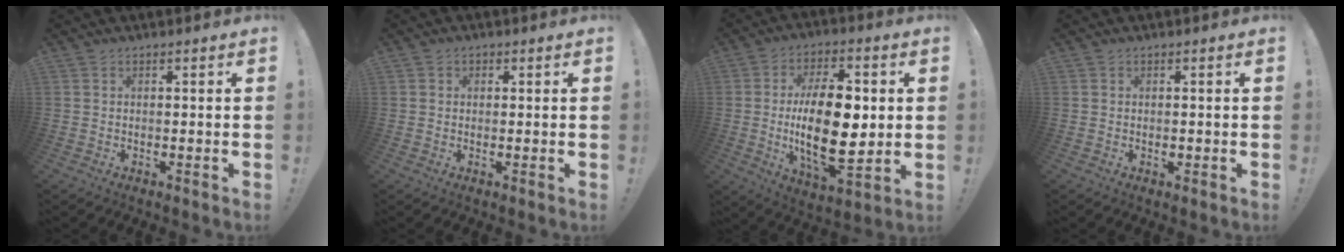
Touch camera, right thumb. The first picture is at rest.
{"total": 1.1, "force": [-0.1, 1.0, 0.4], "torque": [0.002, 0.000, -0.004]}
{"total": 22.6, "force": [0.1, 11.1, 19.6], "torque": [-0.349, -0.012, -0.003]}
{"total": 0.7, "force": [-0.3, 0.5, 0.3], "torque": [0.004, -0.001, -0.008]}